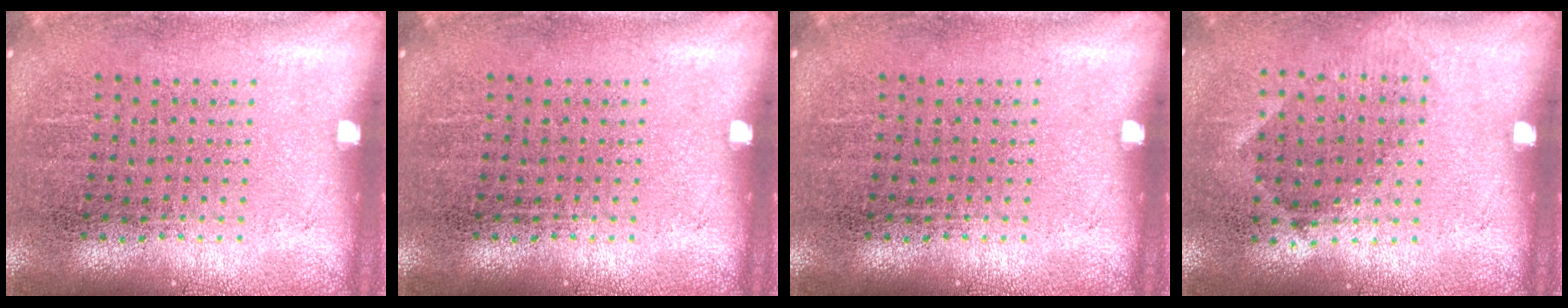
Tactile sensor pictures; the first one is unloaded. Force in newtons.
{"total": 0.0}
{"total": 0.0}
{"total": 0.9, "press": 0.7, "slide": 0.6}